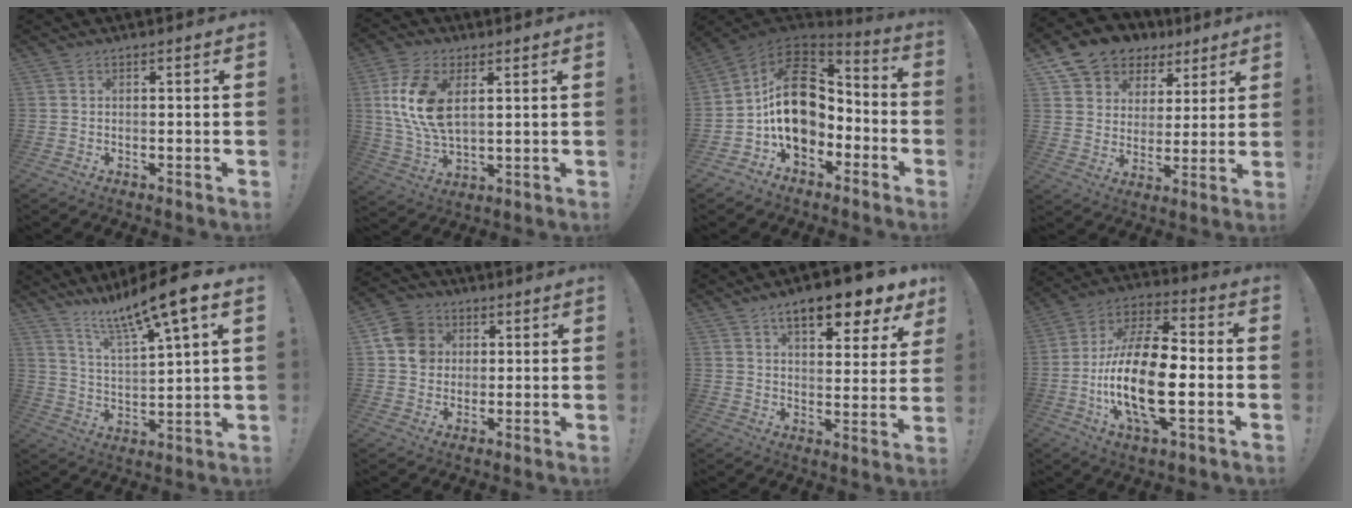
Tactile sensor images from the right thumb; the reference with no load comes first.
{"total": 14.1, "force": [4.2, 7.8, 11.0], "torque": [-0.217, -0.020, 0.073]}
{"total": 19.4, "force": [1.0, 14.0, 13.5], "torque": [-0.224, 0.009, 0.031]}
{"total": 11.7, "force": [8.1, 7.9, 3.0], "torque": [-0.060, -0.059, 0.157]}
{"total": 13.4, "force": [10.4, 0.8, 8.4], "torque": [-0.155, -0.071, 0.165]}
{"total": 10.0, "force": [2.6, 9.0, 3.4], "torque": [-0.042, -0.003, 0.055]}
{"total": 12.0, "force": [7.7, 3.7, 8.5], "torque": [-0.123, -0.047, 0.124]}
{"total": 22.2, "force": [-4.5, 9.4, 19.6], "torque": [-0.390, 0.011, -0.075]}